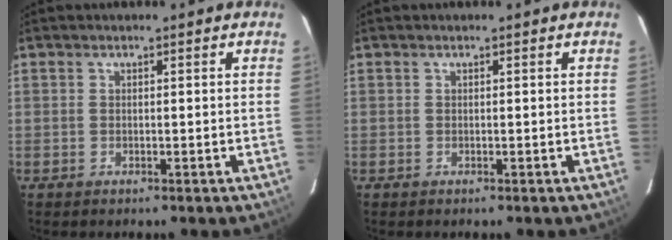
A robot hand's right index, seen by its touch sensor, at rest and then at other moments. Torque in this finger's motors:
{"motor_torque": [0.00, 0.00, 0.01, 0.00]}